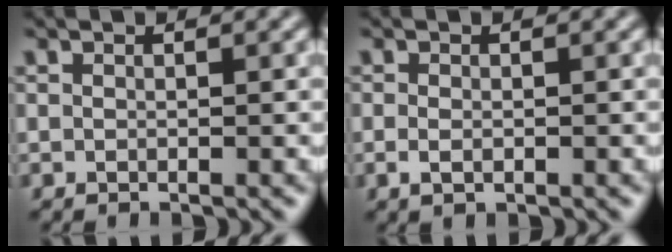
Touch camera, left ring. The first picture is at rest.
{"total": 1.3, "force": [-0.3, 0.8, 1.0], "torque": [-0.020, -0.001, -0.007]}